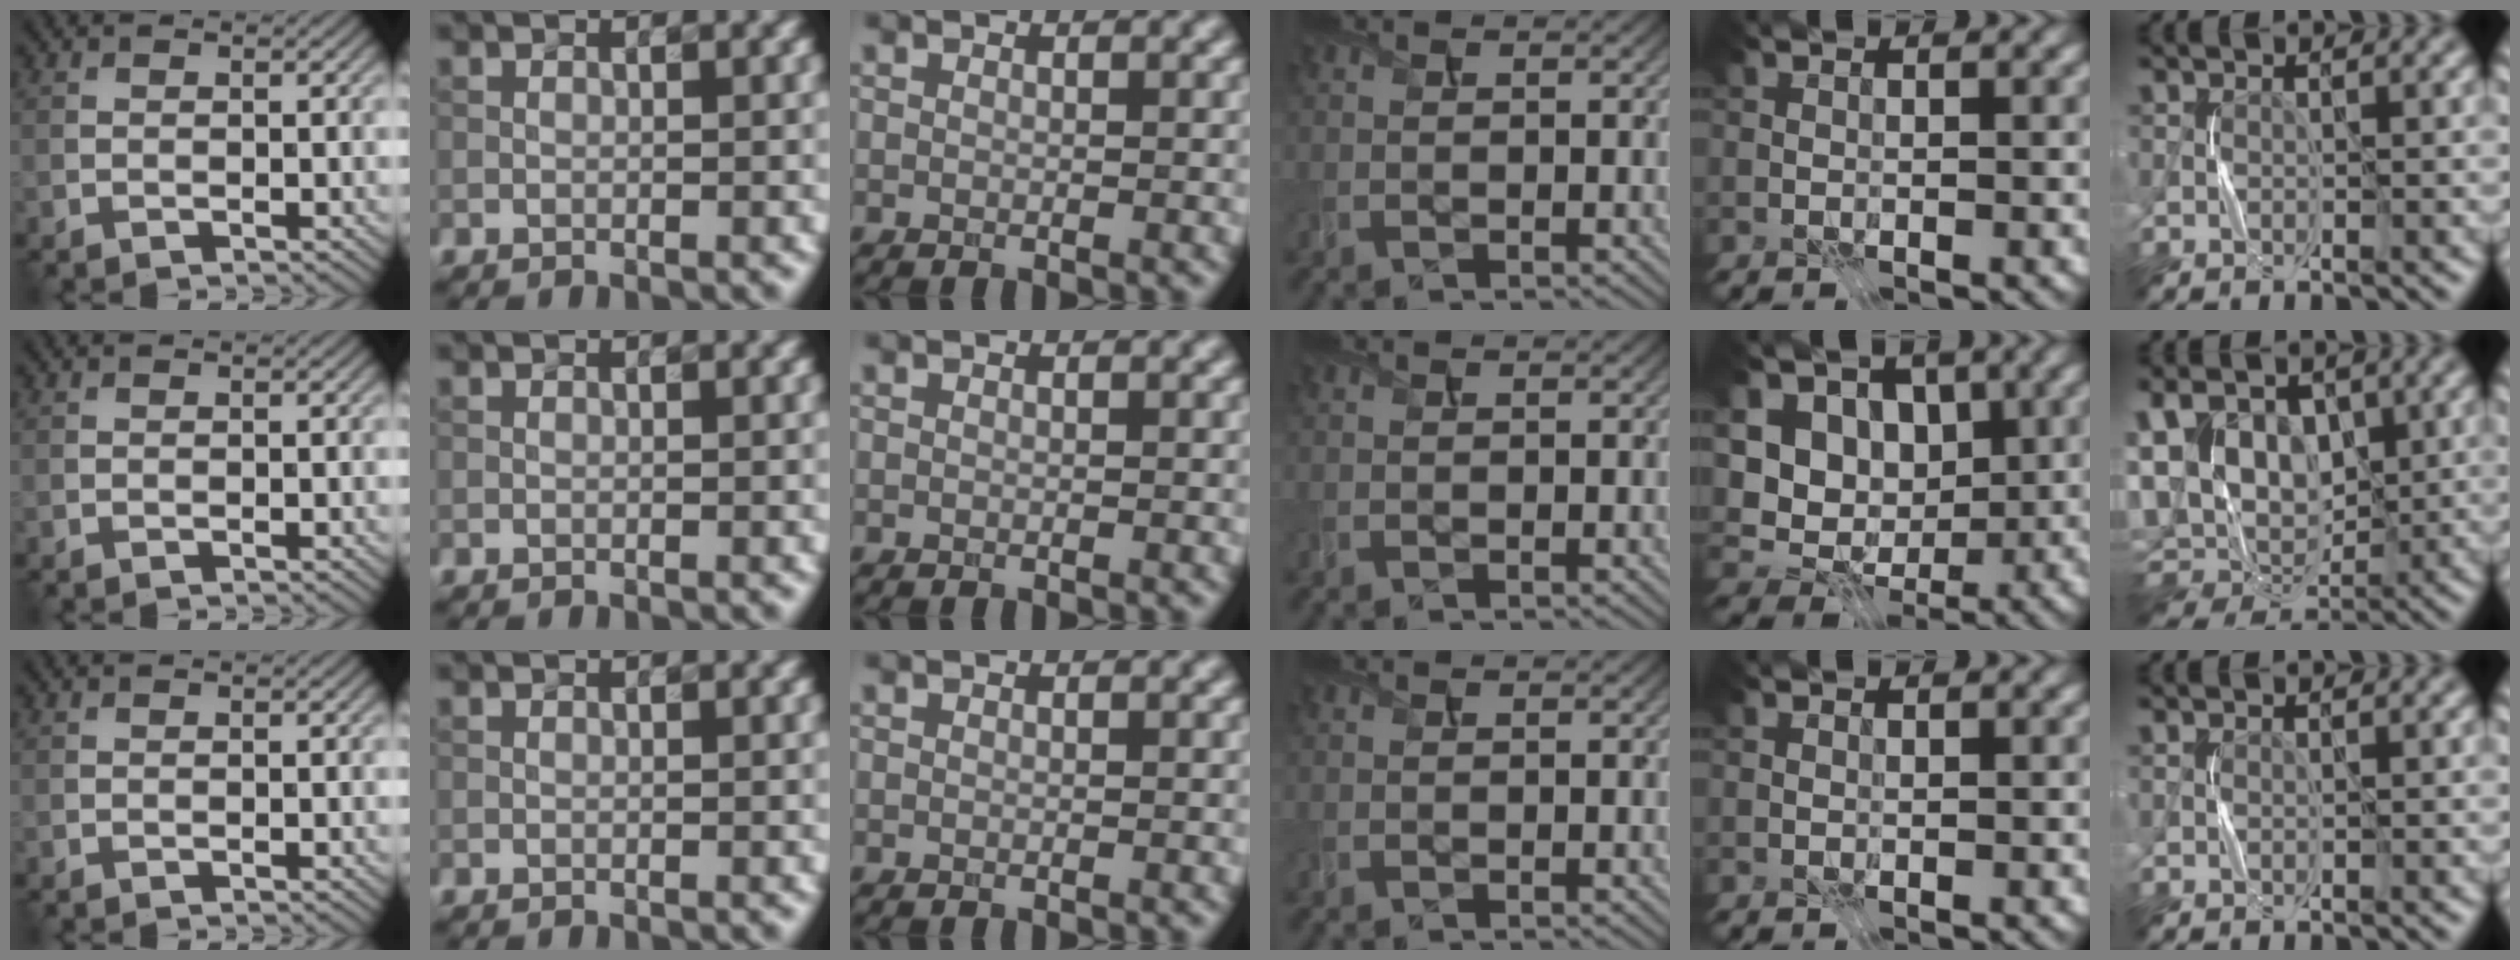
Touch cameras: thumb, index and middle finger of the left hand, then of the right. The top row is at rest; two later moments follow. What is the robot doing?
{"motion": "press", "object": "gel pad"}